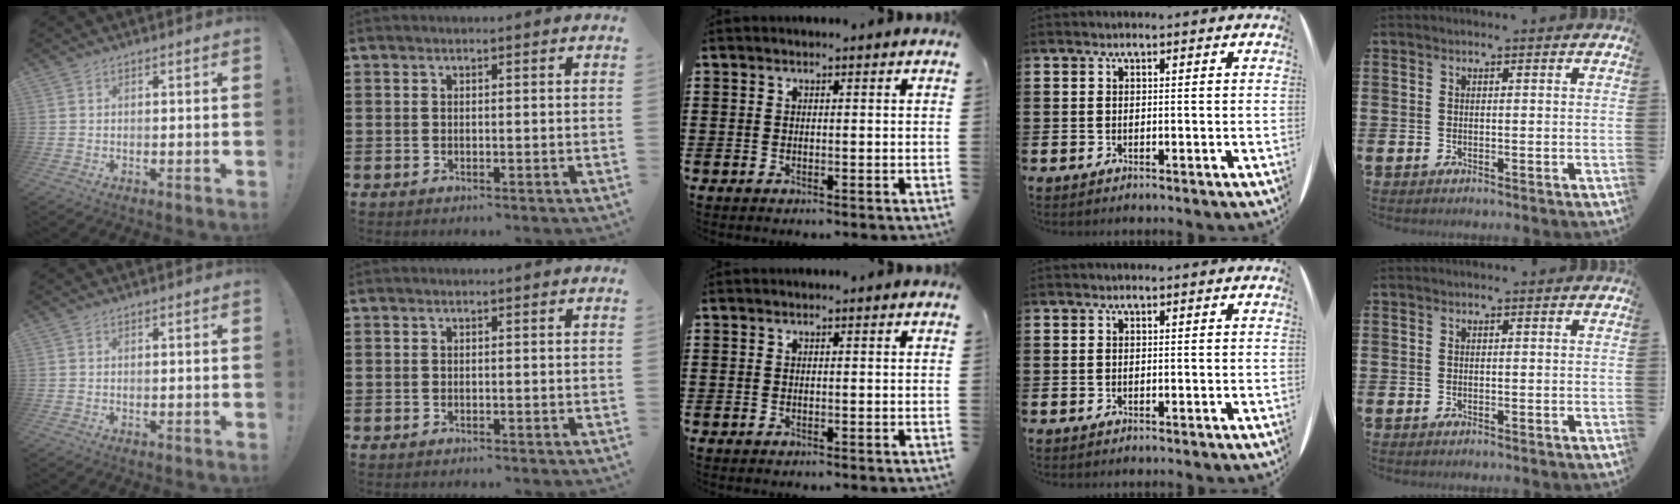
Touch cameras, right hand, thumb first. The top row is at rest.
{}